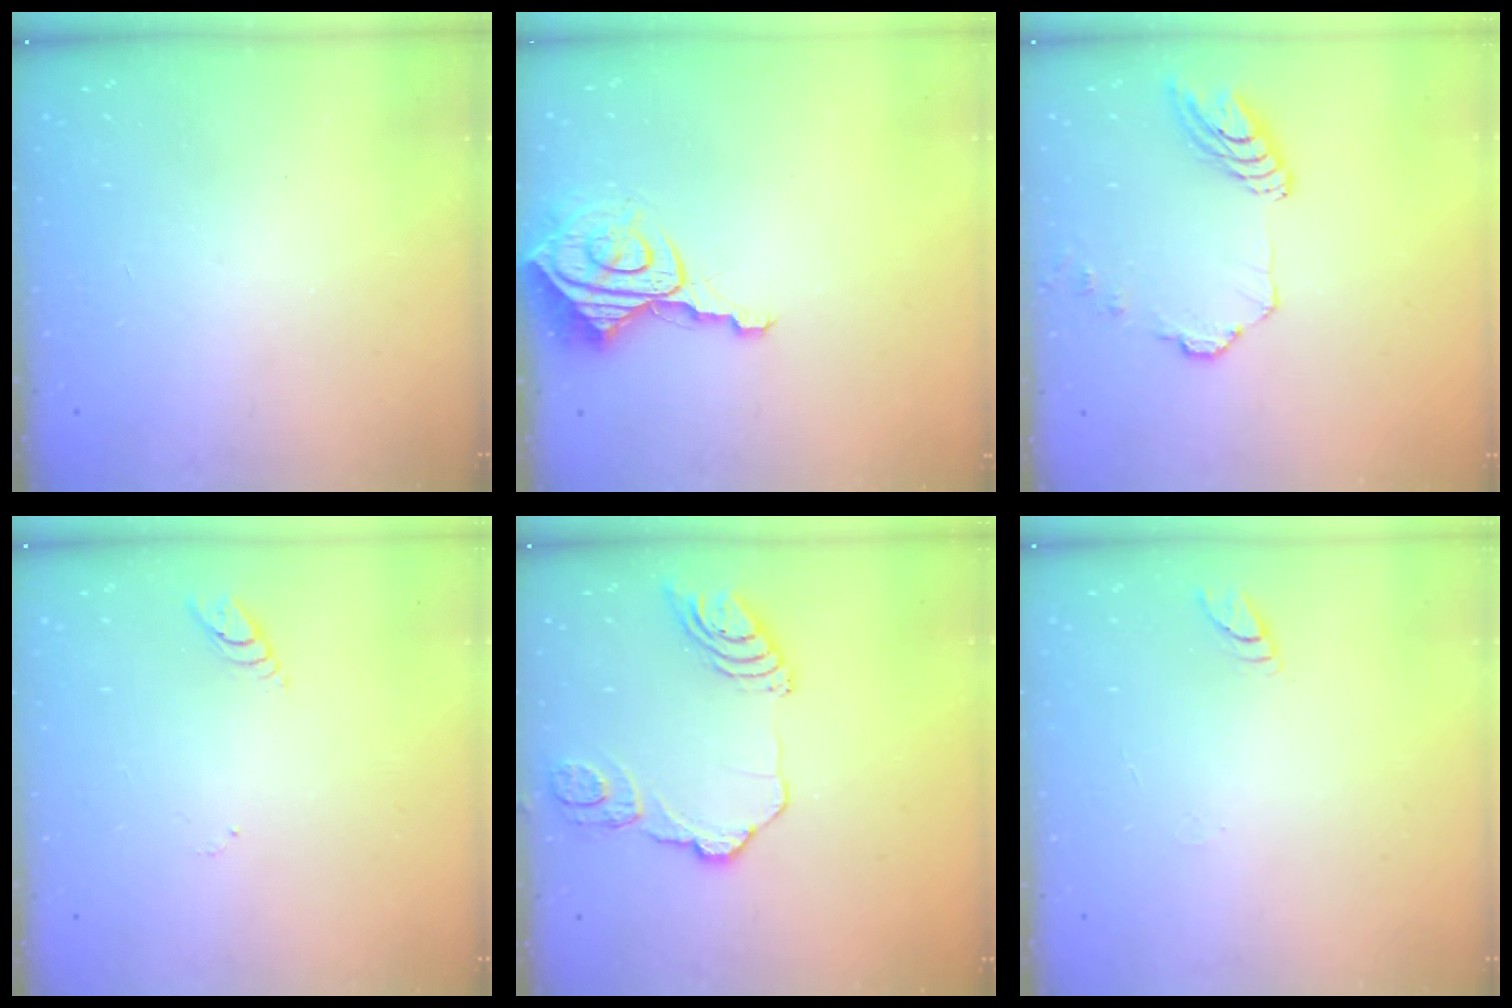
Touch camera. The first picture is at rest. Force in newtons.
{"total": 8.6, "press": 8.6, "slide": 0.9}
{"total": 10.8, "press": 10.7, "slide": 1.1}
{"total": 3.0, "press": 2.9, "slide": 0.4}
{"total": 13.7, "press": 13.6, "slide": 1.5}
{"total": 5.1, "press": 5.0, "slide": 0.5}